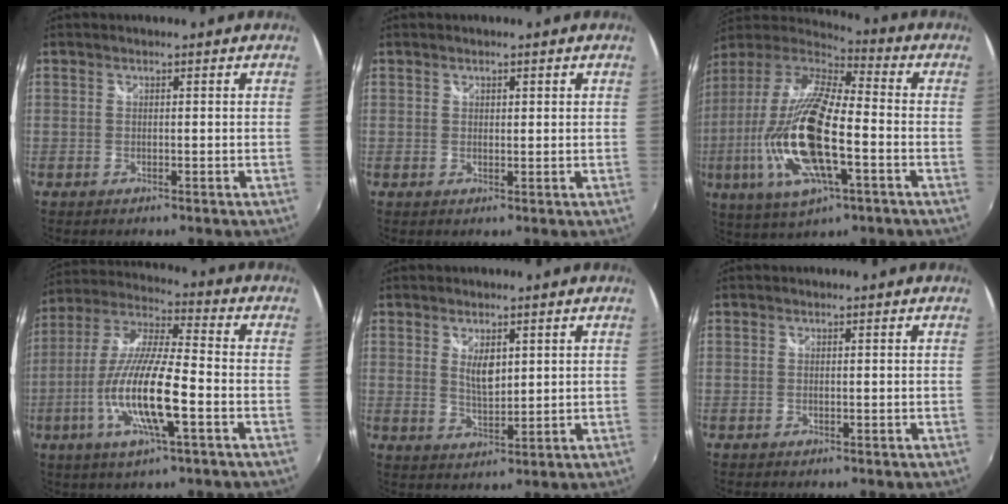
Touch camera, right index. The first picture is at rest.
{"total": 0.7, "force": [0.5, 0.5, 0.3], "torque": [-0.003, 0.003, 0.008]}
{"total": 23.1, "force": [-5.8, 7.7, 21.0], "torque": [-0.421, -0.028, -0.114]}
{"total": 15.9, "force": [-5.1, 2.6, 14.8], "torque": [-0.296, -0.013, -0.100]}
{"total": 4.7, "force": [1.6, 2.2, 3.8], "torque": [-0.059, -0.006, 0.031]}
{"total": 0.0}